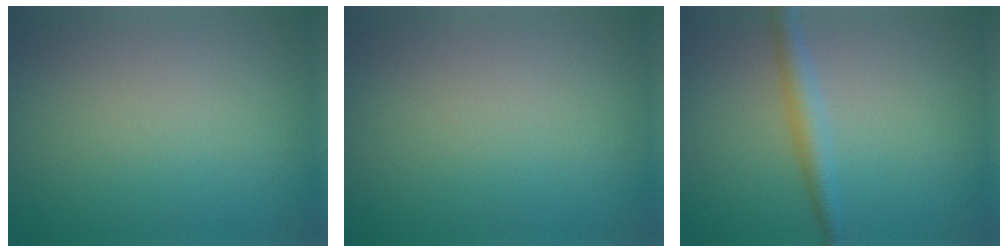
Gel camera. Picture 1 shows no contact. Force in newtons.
{"total": 0.0}
{"total": 2.4, "press": 2.4, "slide": 0.1}